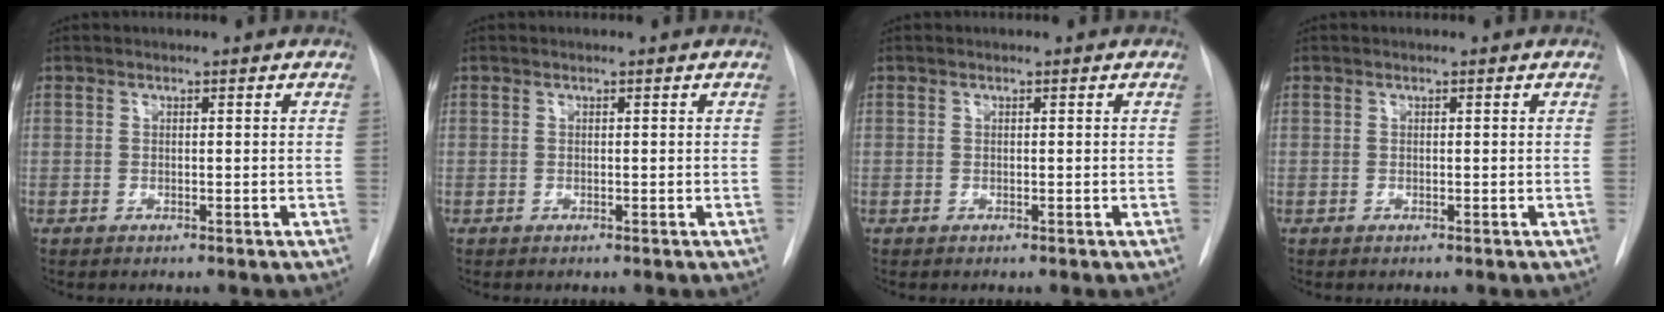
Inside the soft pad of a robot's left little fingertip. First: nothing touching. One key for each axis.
{"total": 0.0}
{"total": 0.0}
{"total": 0.0}